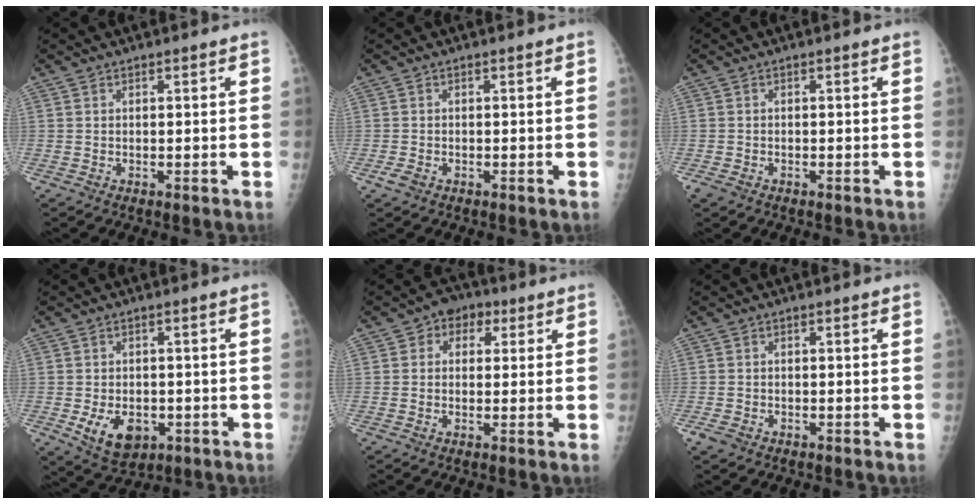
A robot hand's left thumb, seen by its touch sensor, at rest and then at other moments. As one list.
[{"total": 1.7, "force": [-0.8, 1.1, 0.9], "torque": [-0.019, -0.001, -0.015]}, {"total": 1.6, "force": [-1.0, 1.1, 0.7], "torque": [-0.016, -0.001, -0.017]}, {"total": 7.8, "force": [-2.4, 5.3, 5.2], "torque": [-0.068, 0.002, -0.026]}, {"total": 5.6, "force": [1.9, 4.4, 2.9], "torque": [-0.009, 0.006, 0.021]}, {"total": 2.0, "force": [-1.1, 1.4, 0.9], "torque": [-0.016, 0.000, -0.019]}]